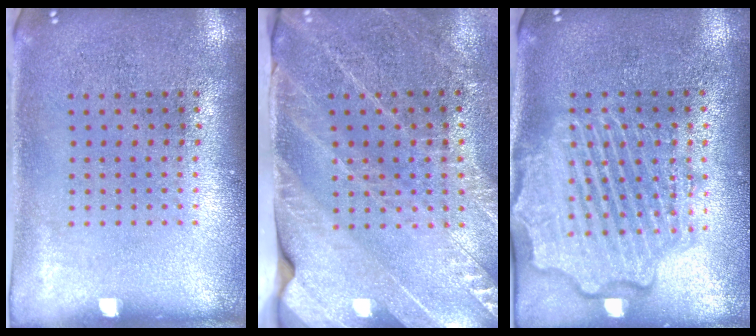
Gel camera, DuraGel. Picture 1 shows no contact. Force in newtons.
{"total": 3.1, "press": 2.8, "slide": 1.2}
{"total": 3.6, "press": 3.6, "slide": 0.4}